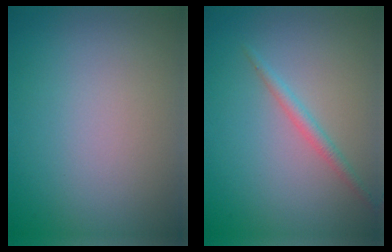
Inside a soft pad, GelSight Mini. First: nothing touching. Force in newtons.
{"total": 1.5, "press": 1.5, "slide": 0.0}